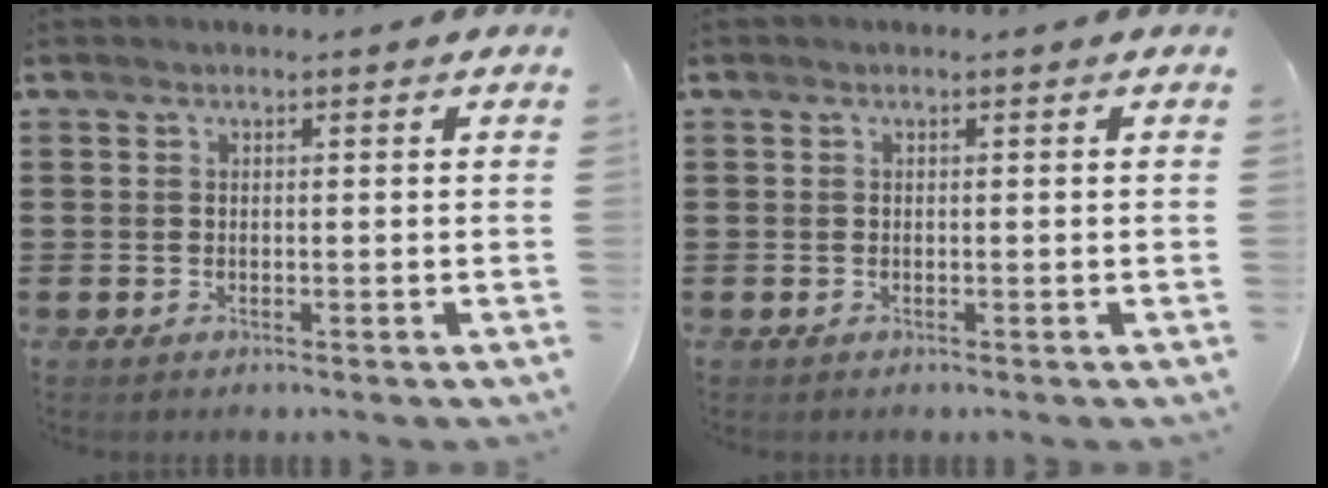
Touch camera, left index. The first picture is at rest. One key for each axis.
{"total": 0.0}